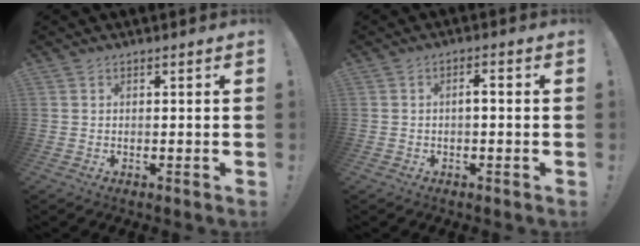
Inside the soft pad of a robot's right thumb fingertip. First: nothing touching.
{"total": 2.2, "force": [-0.7, 0.7, 2.0], "torque": [-0.038, 0.009, -0.016]}